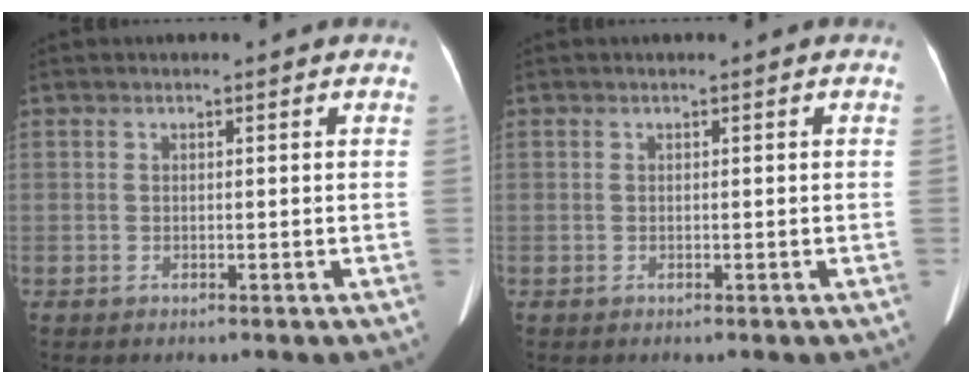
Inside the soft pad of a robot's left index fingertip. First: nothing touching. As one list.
[{"total": 0.0}]